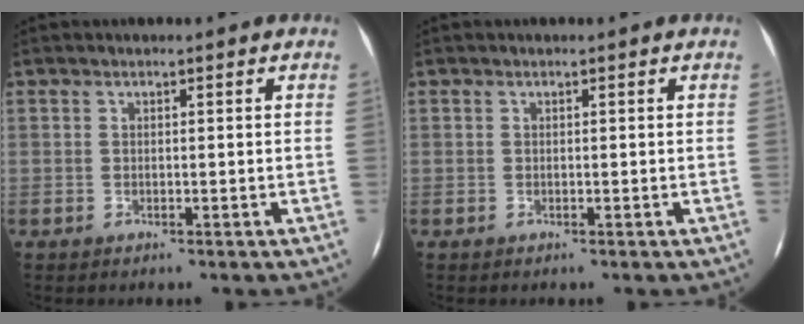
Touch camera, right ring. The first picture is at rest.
{"total": 0.0}